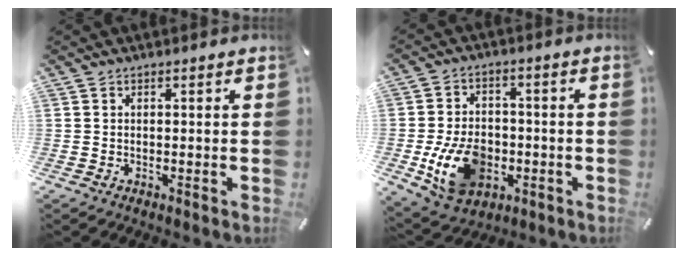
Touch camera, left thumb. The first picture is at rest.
{"total": 13.3, "force": [-3.6, 9.8, 8.3], "torque": [-0.169, 0.008, -0.061]}